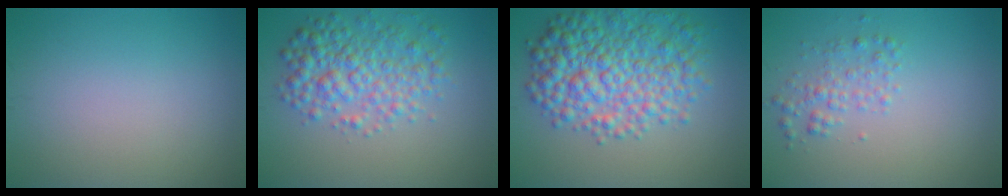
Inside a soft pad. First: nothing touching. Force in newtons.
{"total": 5.3, "press": 5.3, "slide": 0.1}
{"total": 8.2, "press": 8.2, "slide": 0.2}
{"total": 1.9, "press": 1.9, "slide": 0.1}